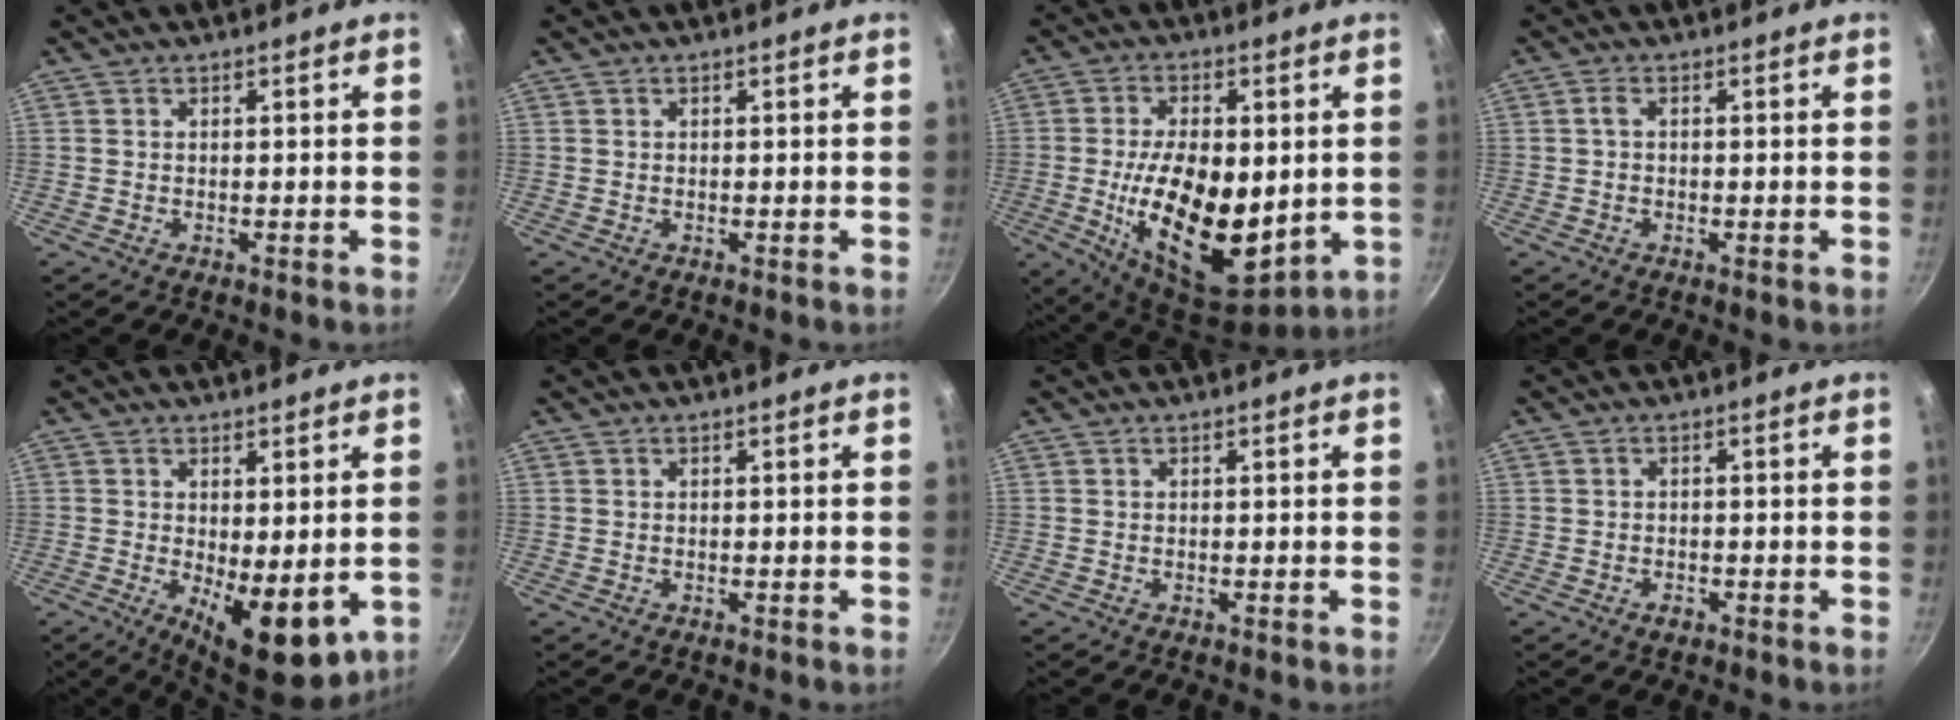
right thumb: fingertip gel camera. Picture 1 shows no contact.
{"total": 0.0}
{"total": 20.9, "force": [-1.1, 11.2, 17.7], "torque": [-0.287, -0.017, -0.006]}
{"total": 1.8, "force": [0.2, 1.1, 1.4], "torque": [-0.028, 0.006, -0.001]}
{"total": 10.6, "force": [-1.3, 4.6, 9.5], "torque": [-0.115, -0.011, -0.003]}
{"total": 0.0}
{"total": 0.0}
{"total": 1.7, "force": [-1.0, 1.0, 0.9], "torque": [-0.015, 0.007, -0.016]}